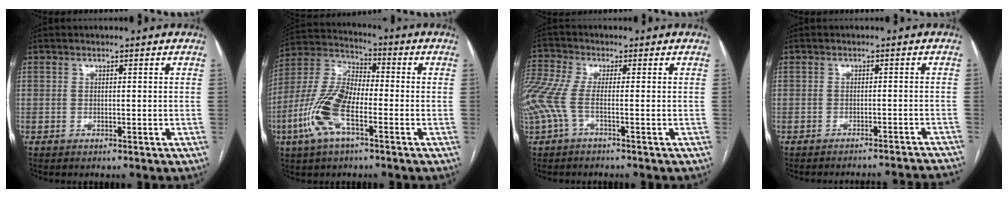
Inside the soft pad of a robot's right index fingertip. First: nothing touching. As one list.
[{"total": 12.5, "force": [-4.7, 4.6, 10.7], "torque": [-0.248, 0.006, -0.096]}, {"total": 6.9, "force": [-2.3, 1.4, 6.4], "torque": [-0.175, 0.016, -0.051]}, {"total": 11.1, "force": [-11.0, -0.4, 1.4], "torque": [0.000, 0.007, -0.121]}]